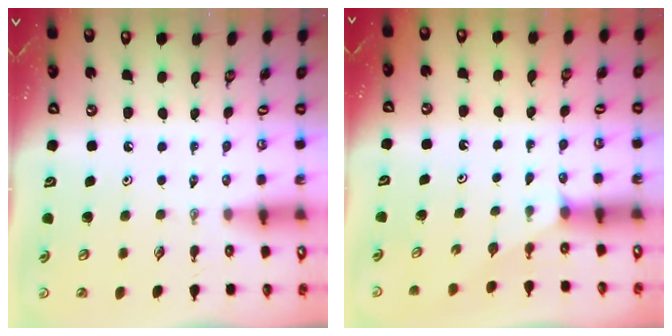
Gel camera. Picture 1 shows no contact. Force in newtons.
{"total": 1.8, "press": 1.8, "slide": 0.2}